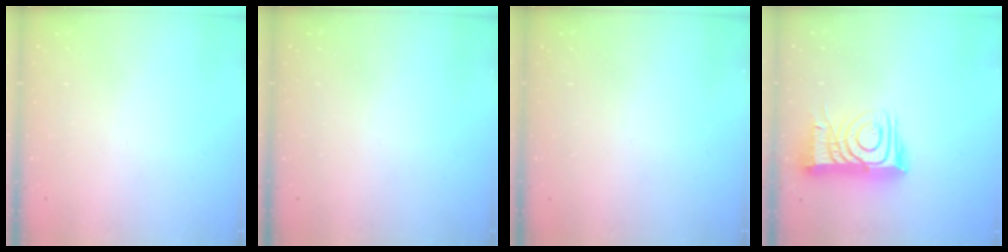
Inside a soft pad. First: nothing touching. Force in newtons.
{"total": 0.0}
{"total": 0.0}
{"total": 14.3, "press": 14.2, "slide": 1.6}